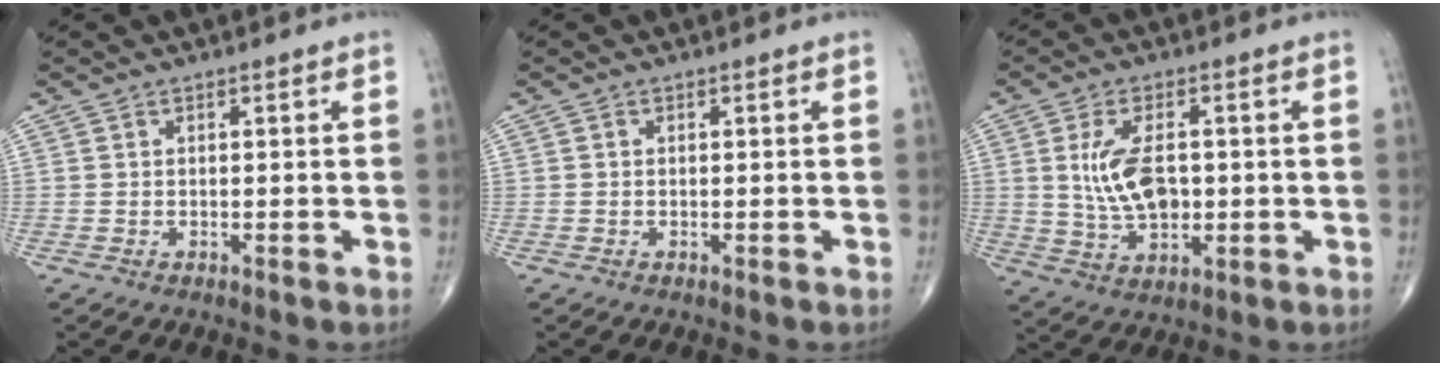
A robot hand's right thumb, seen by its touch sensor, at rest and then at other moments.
{"total": 0.0}
{"total": 9.6, "force": [0.8, 5.2, 8.0], "torque": [-0.146, -0.005, 0.023]}